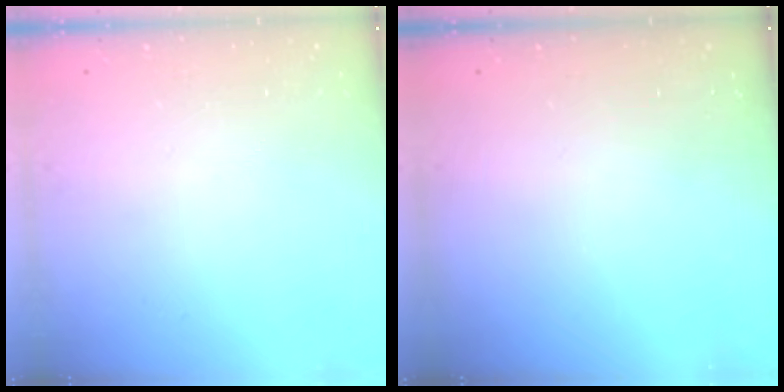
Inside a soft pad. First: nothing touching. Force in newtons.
{"total": 0.0}